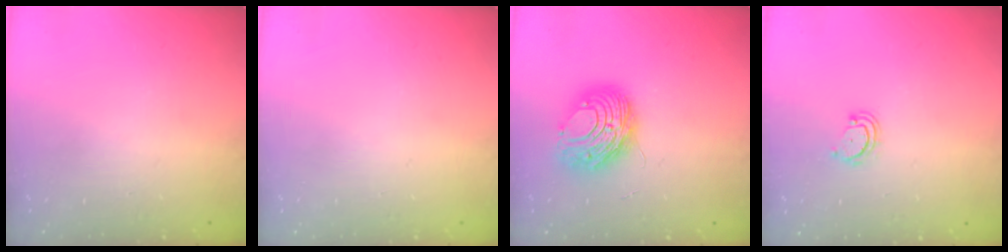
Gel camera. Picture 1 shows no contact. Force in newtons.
{"total": 0.0}
{"total": 9.7, "press": 9.7, "slide": 1.2}
{"total": 3.2, "press": 3.2, "slide": 0.3}